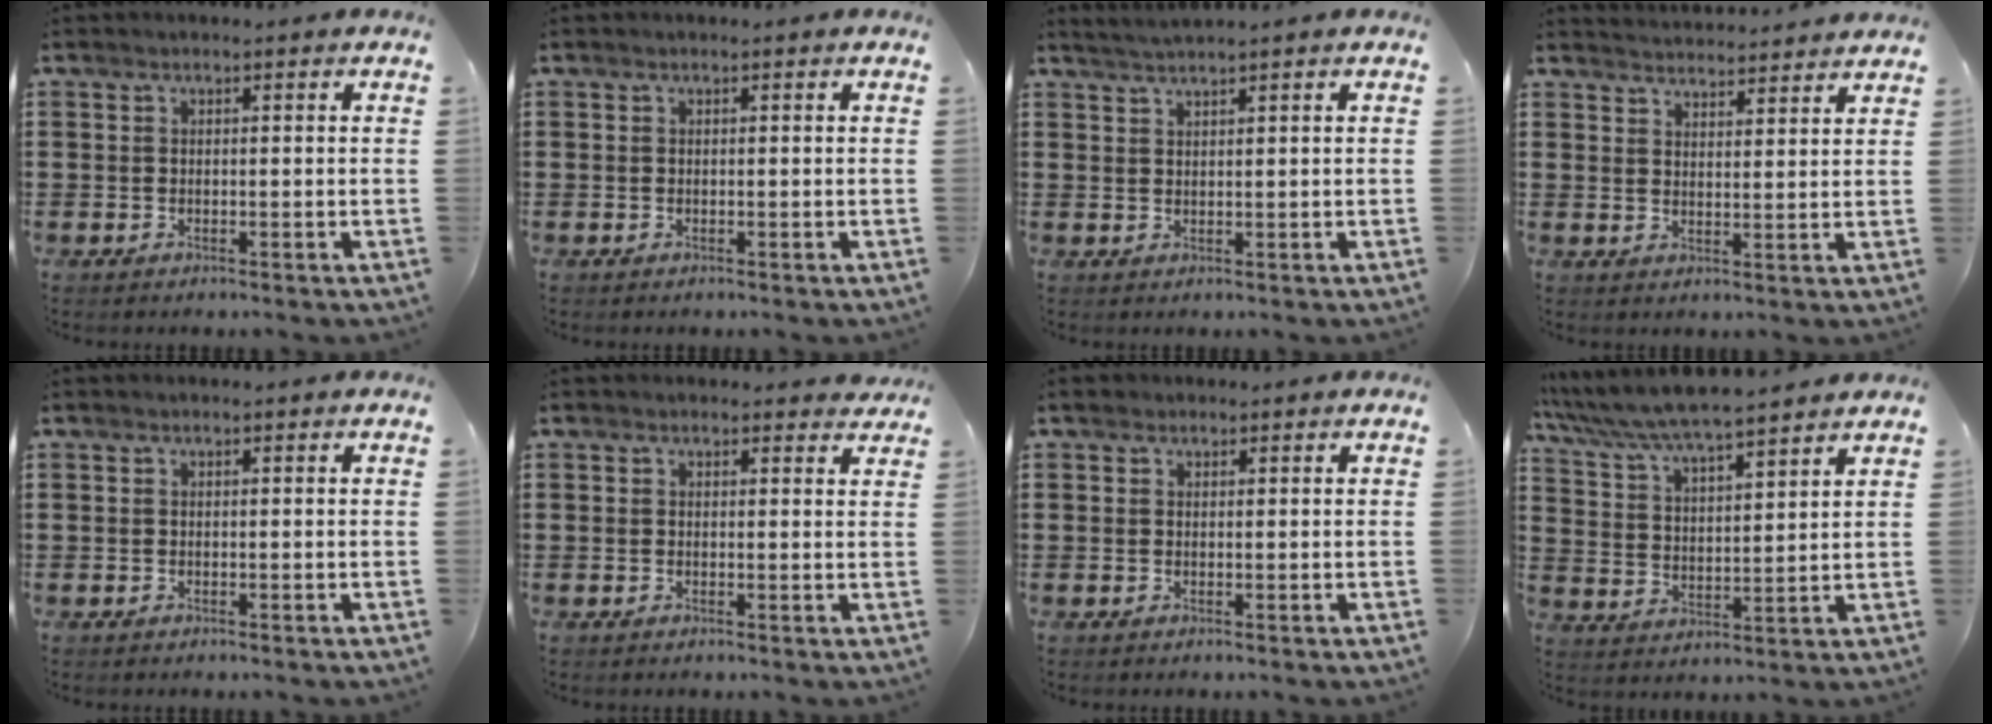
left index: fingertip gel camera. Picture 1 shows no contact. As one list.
[{"total": 0.0}, {"total": 1.6, "force": [1.4, -0.4, 0.6], "torque": [-0.011, 0.000, 0.028]}, {"total": 3.3, "force": [3.3, -0.3, -0.3], "torque": [-0.004, -0.019, 0.060]}, {"total": 0.0}, {"total": 1.3, "force": [1.1, 0.6, 0.2], "torque": [0.000, 0.002, 0.020]}, {"total": 0.9, "force": [0.7, 0.6, 0.2], "torque": [-0.006, 0.005, 0.013]}, {"total": 5.7, "force": [5.5, 0.0, 1.8], "torque": [-0.060, -0.036, 0.091]}]